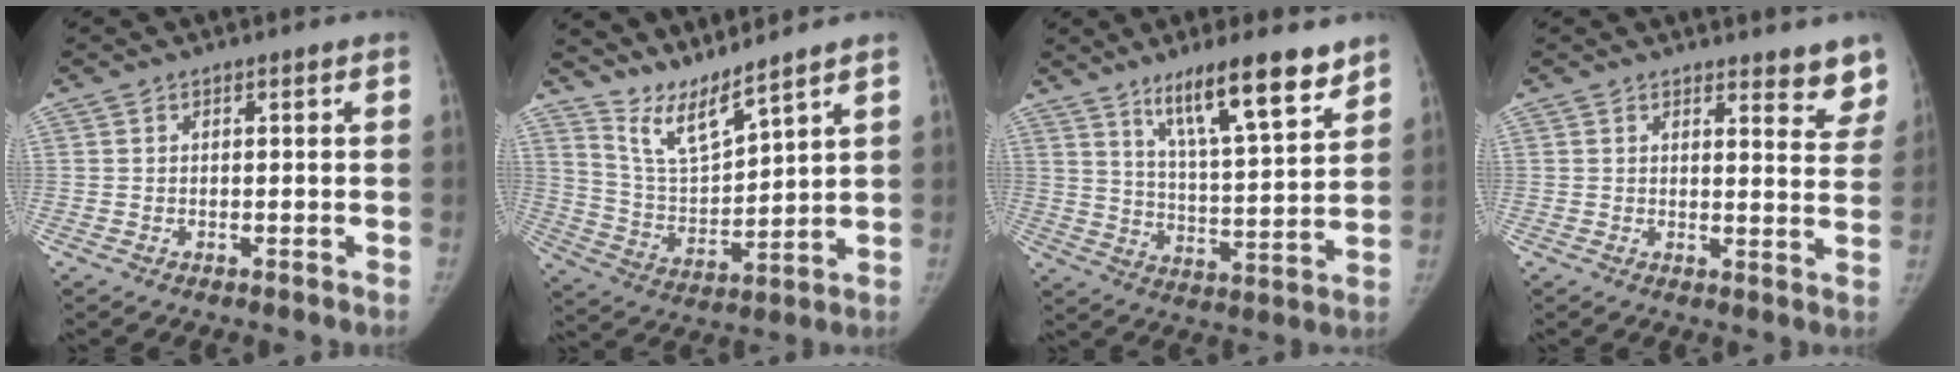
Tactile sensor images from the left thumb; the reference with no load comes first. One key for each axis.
{"total": 9.2, "fx": 8.3, "fy": 0.3, "fz": 3.9, "tx": -0.075, "ty": -0.069, "tz": 0.177}
{"total": 15.3, "fx": 10.4, "fy": 3.0, "fz": 10.9, "tx": -0.156, "ty": -0.060, "tz": 0.176}
{"total": 7.3, "fx": 6.3, "fy": 2.3, "fz": 2.8, "tx": 0.008, "ty": -0.041, "tz": 0.058}